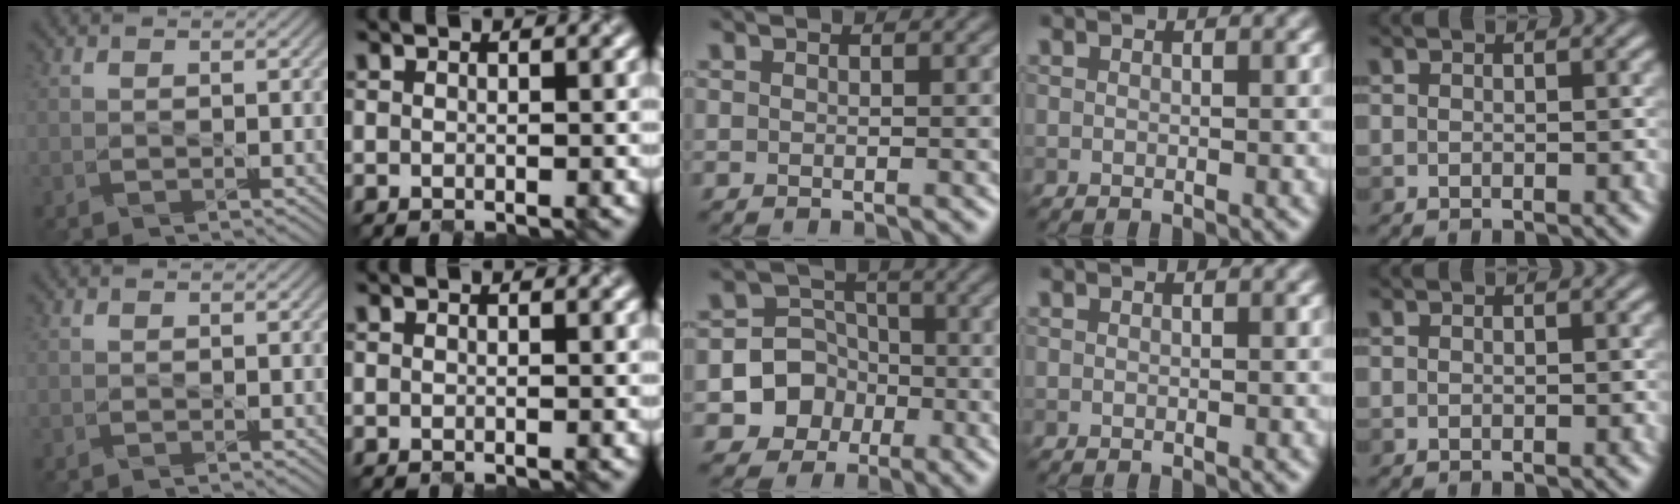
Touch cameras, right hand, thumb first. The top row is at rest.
{"middle": {"total": 6.6, "force": [-2.5, 5.9, 1.4], "torque": [-0.007, 0.007, -0.065]}}